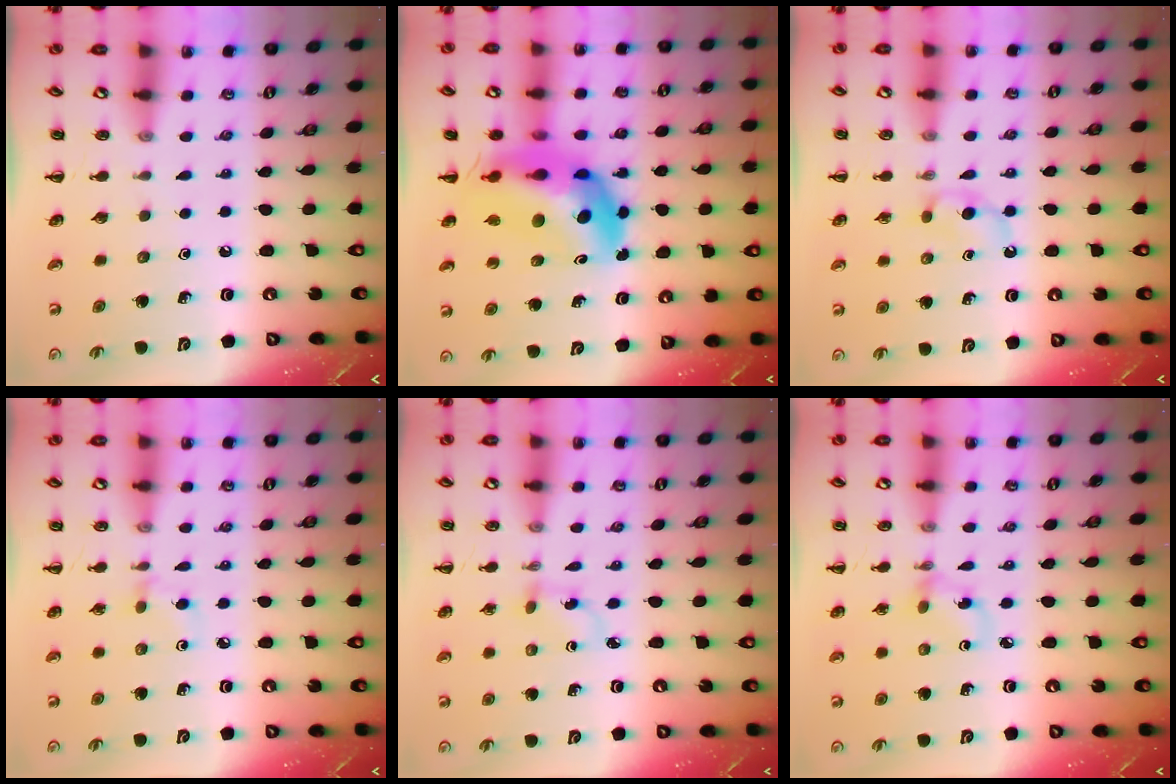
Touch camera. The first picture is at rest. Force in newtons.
{"total": 13.7, "press": 13.1, "slide": 3.9}
{"total": 3.7, "press": 3.4, "slide": 1.5}
{"total": 4.2, "press": 3.8, "slide": 1.8}
{"total": 2.1, "press": 1.9, "slide": 0.9}
{"total": 2.9, "press": 2.8, "slide": 0.9}